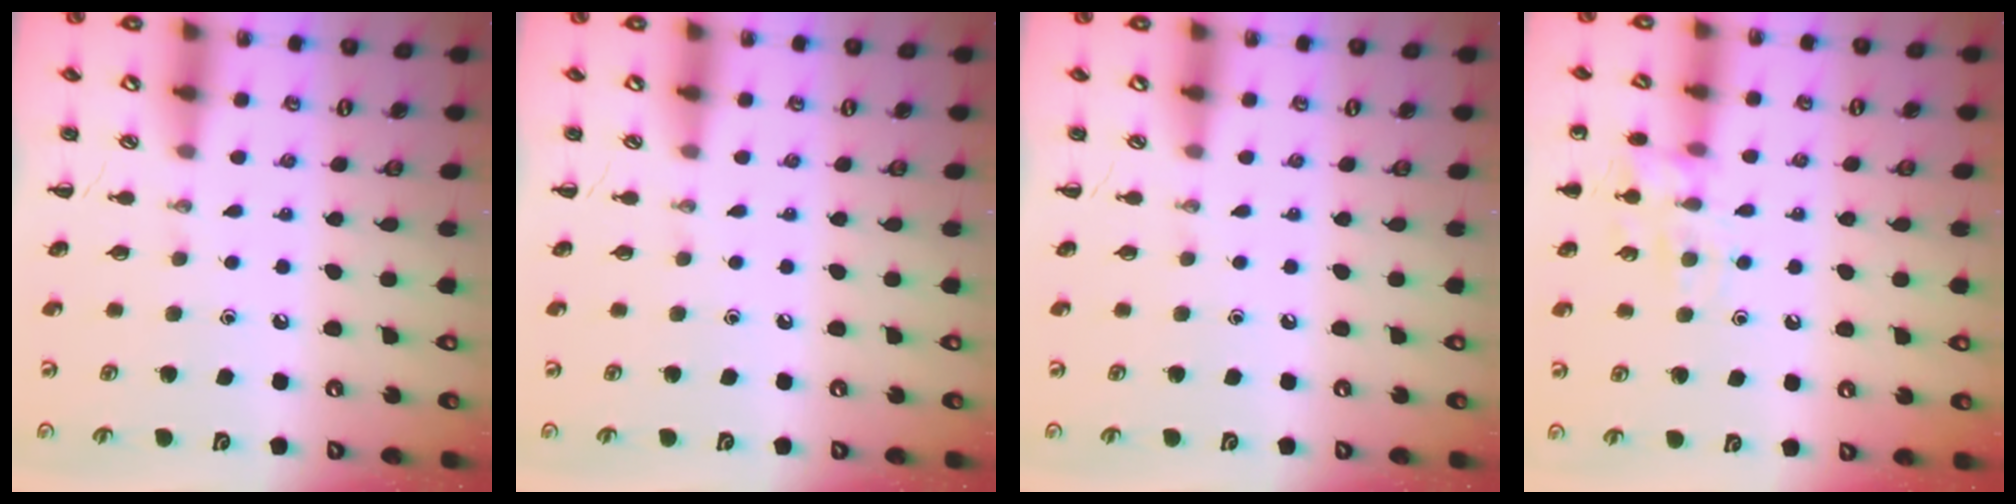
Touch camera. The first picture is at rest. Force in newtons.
{"total": 0.0}
{"total": 0.0}
{"total": 10.5, "press": 10.5, "slide": 0.8}